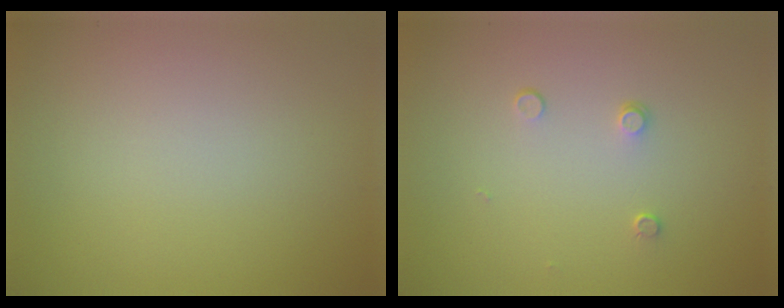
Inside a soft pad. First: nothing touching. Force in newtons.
{"total": 0.9, "press": 0.6, "slide": 0.6}